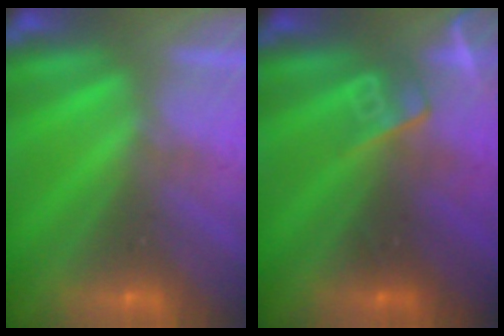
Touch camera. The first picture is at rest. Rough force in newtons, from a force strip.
{"total": 2.7}